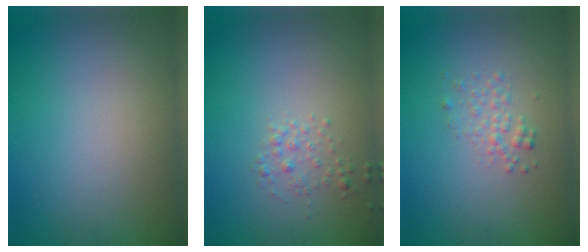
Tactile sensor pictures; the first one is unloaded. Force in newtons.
{"total": 1.3, "press": 1.2, "slide": 0.1}
{"total": 1.4, "press": 1.4, "slide": 0.1}